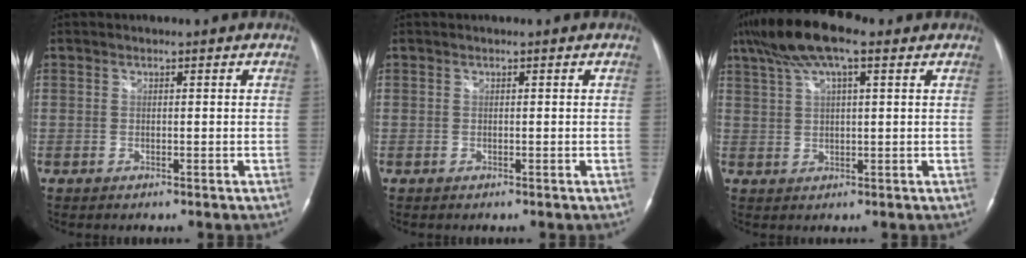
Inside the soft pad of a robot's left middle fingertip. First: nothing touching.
{"total": 0.0}
{"total": 10.4, "force": [6.6, 2.5, 7.7], "torque": [-0.150, 0.034, 0.114]}